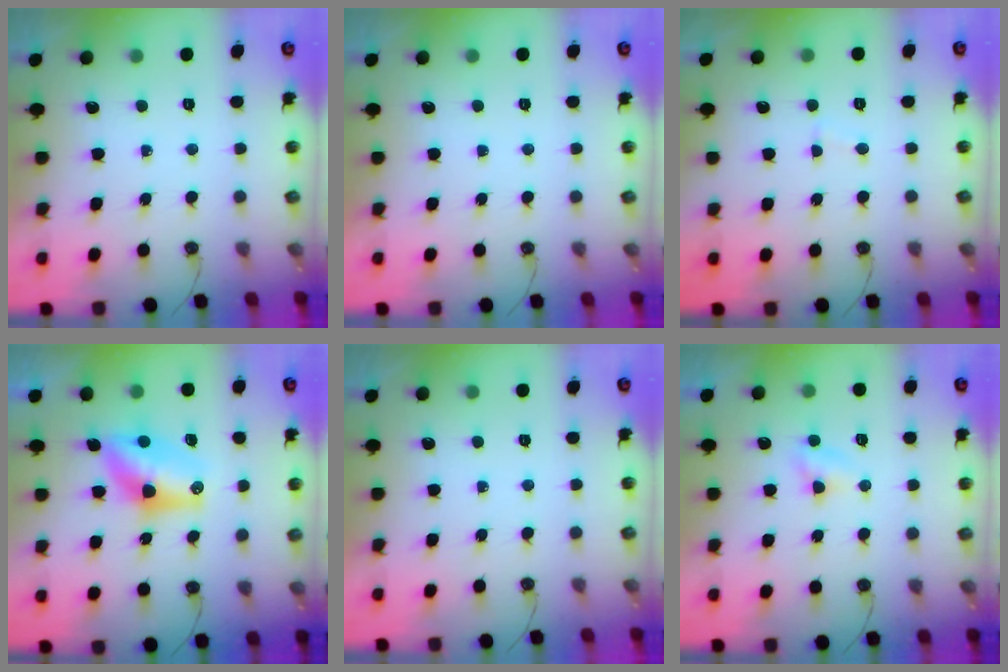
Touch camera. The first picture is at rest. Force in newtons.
{"total": 0.0}
{"total": 1.7, "press": 1.7, "slide": 0.2}
{"total": 9.9, "press": 9.1, "slide": 3.9}
{"total": 0.0}
{"total": 2.9, "press": 2.8, "slide": 0.2}